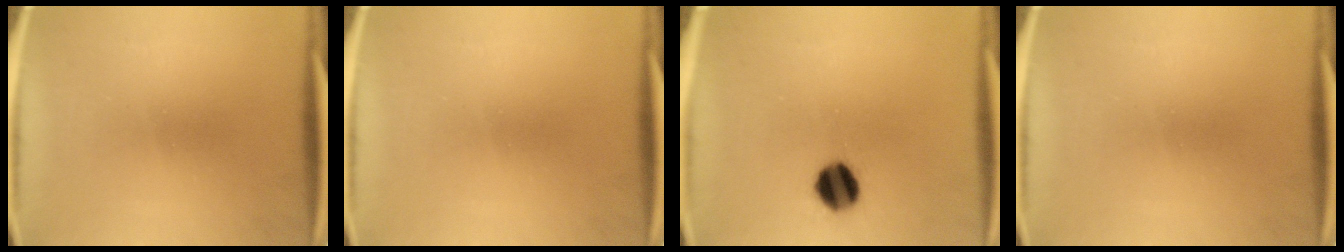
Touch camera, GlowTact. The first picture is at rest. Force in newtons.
{"total": 0.0}
{"total": 8.3}
{"total": 0.0}